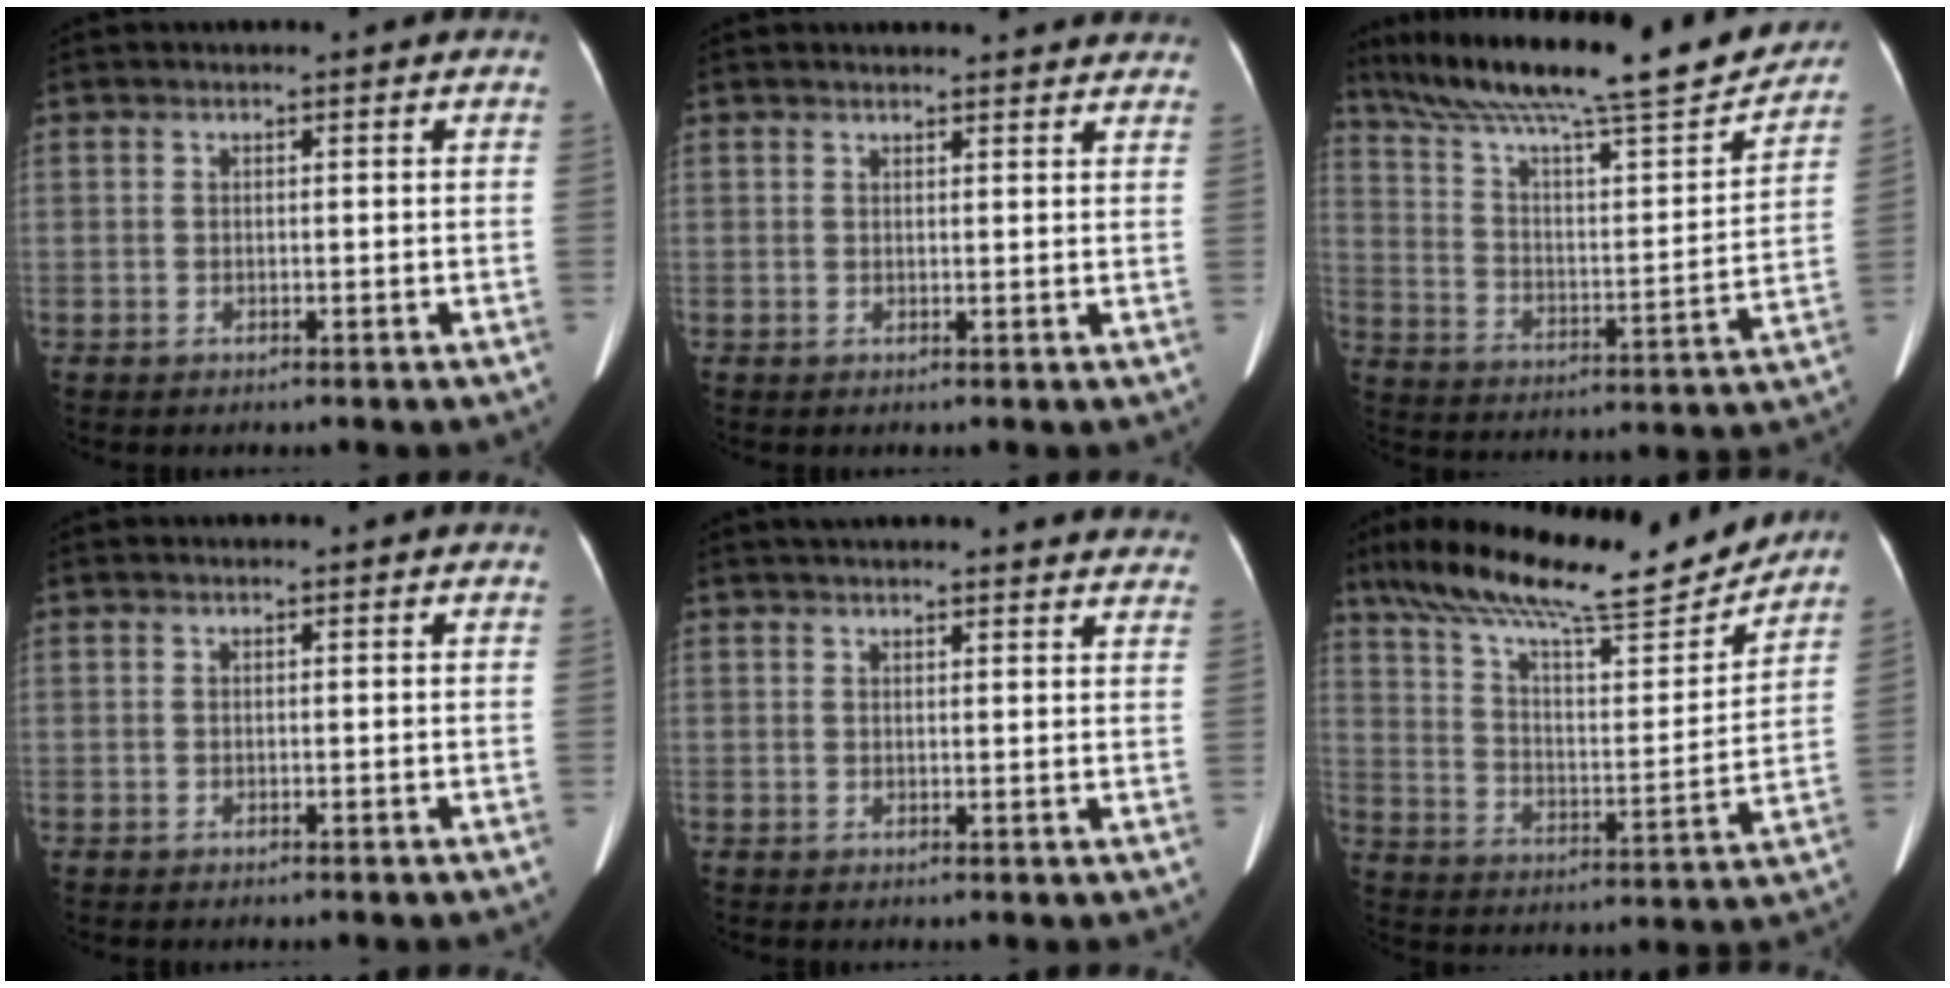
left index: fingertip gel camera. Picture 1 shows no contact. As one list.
[{"total": 11.2, "force": [10.6, 2.0, 3.0], "torque": [-0.016, 0.016, 0.105]}, {"total": 25.5, "force": [21.6, 2.6, 13.2], "torque": [-0.228, -0.006, 0.322]}, {"total": 0.0}, {"total": 20.5, "force": [19.0, 3.2, 6.9], "torque": [-0.091, 0.001, 0.221]}, {"total": 22.3, "force": [18.5, 3.1, 12.1], "torque": [-0.212, 0.013, 0.289]}]